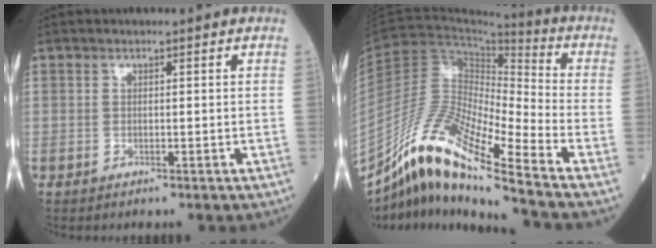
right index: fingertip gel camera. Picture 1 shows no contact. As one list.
[{"total": 14.8, "force": [-11.0, -0.1, 9.9], "torque": [-0.191, 0.005, -0.203]}]